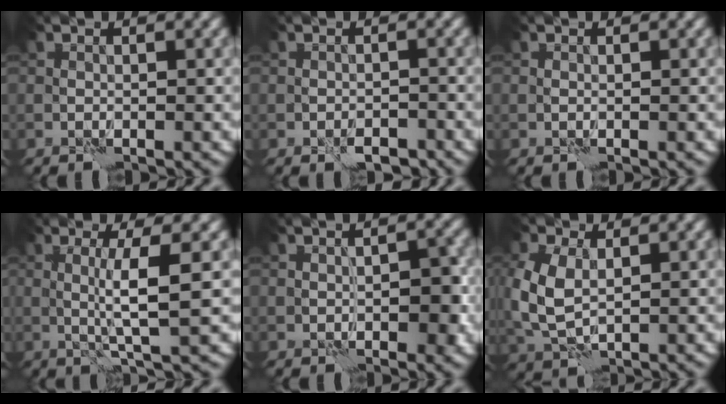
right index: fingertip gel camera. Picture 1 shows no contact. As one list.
[{"total": 2.3, "force": [-1.6, 1.1, 1.3], "torque": [-0.020, -0.002, -0.023]}, {"total": 0.0}, {"total": 4.1, "force": [0.7, 0.3, 4.0], "torque": [-0.070, -0.001, 0.012]}, {"total": 2.5, "force": [-0.4, 1.3, 2.1], "torque": [-0.019, -0.001, -0.001]}, {"total": 5.2, "force": [0.7, 3.3, 4.0], "torque": [-0.110, -0.003, 0.016]}]